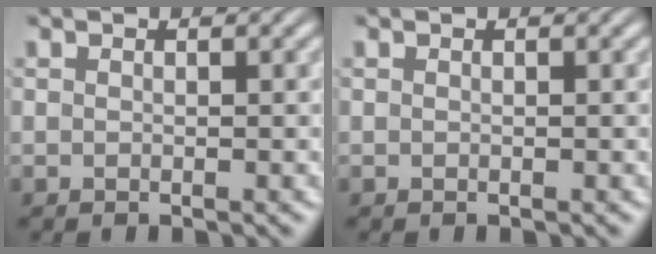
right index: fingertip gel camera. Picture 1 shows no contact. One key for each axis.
{"total": 0.0}